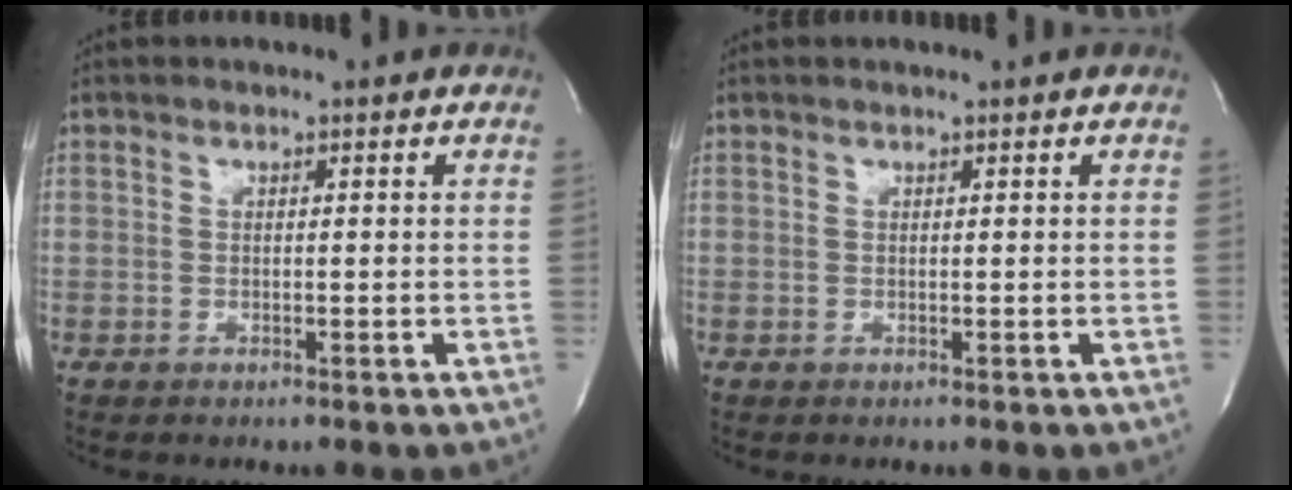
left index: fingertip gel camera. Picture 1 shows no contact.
{"total": 0.9, "force": [0.9, -0.2, 0.2], "torque": [-0.012, 0.000, 0.015]}